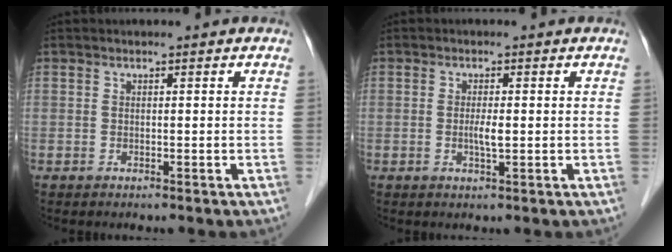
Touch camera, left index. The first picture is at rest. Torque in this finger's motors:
{"motor_torque": [0.42, 0.38, 0.05, 0.01]}